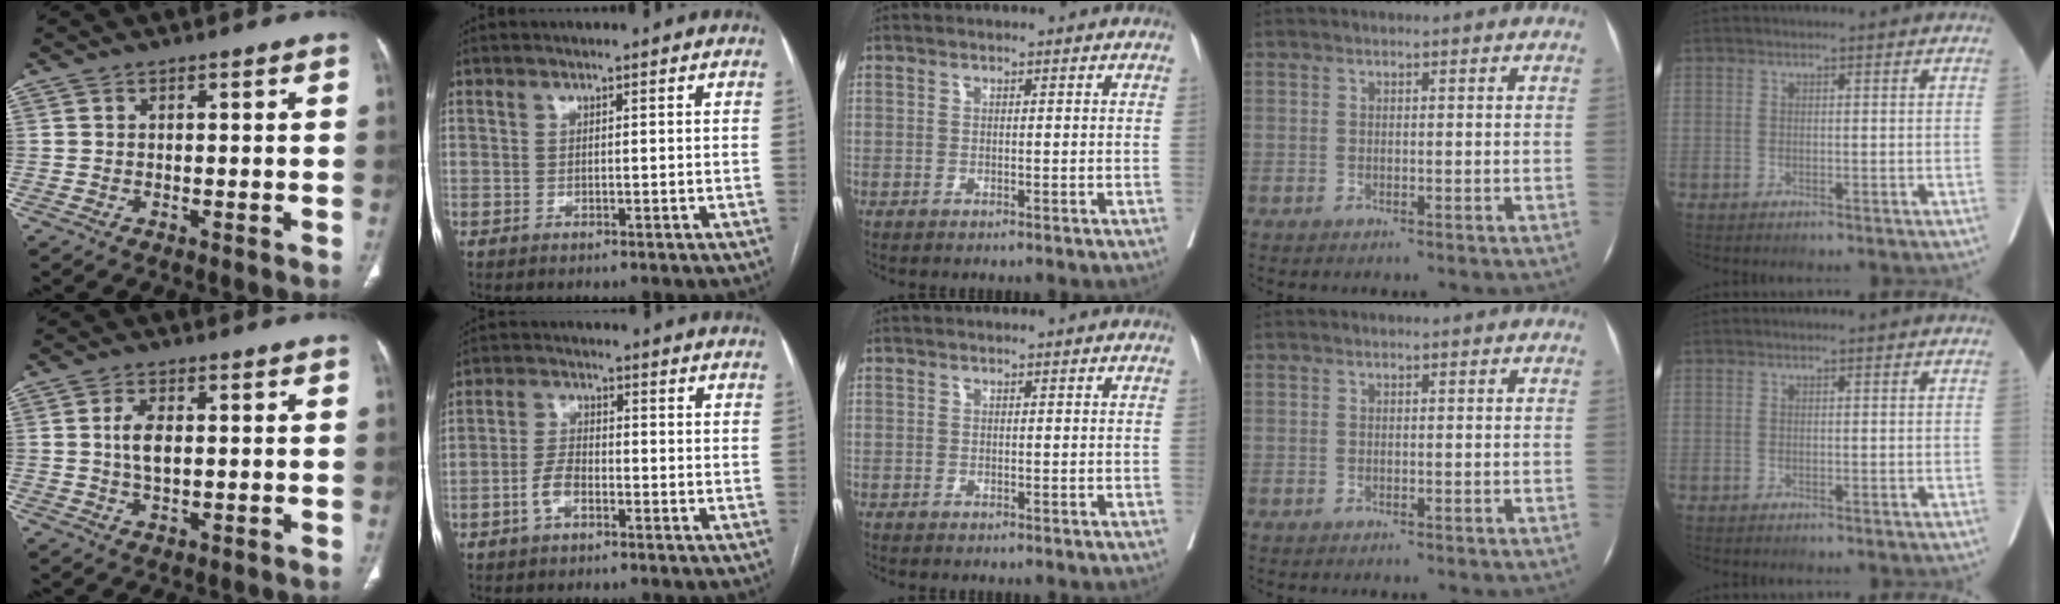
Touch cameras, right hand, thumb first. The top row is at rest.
{"thumb": {"total": 4.4, "force": [0.3, 2.2, 3.8], "torque": [-0.075, -0.001, 0.007]}, "index": {"total": 3.9, "force": [-1.9, 1.9, 2.9], "torque": [-0.063, 0.008, -0.038]}}